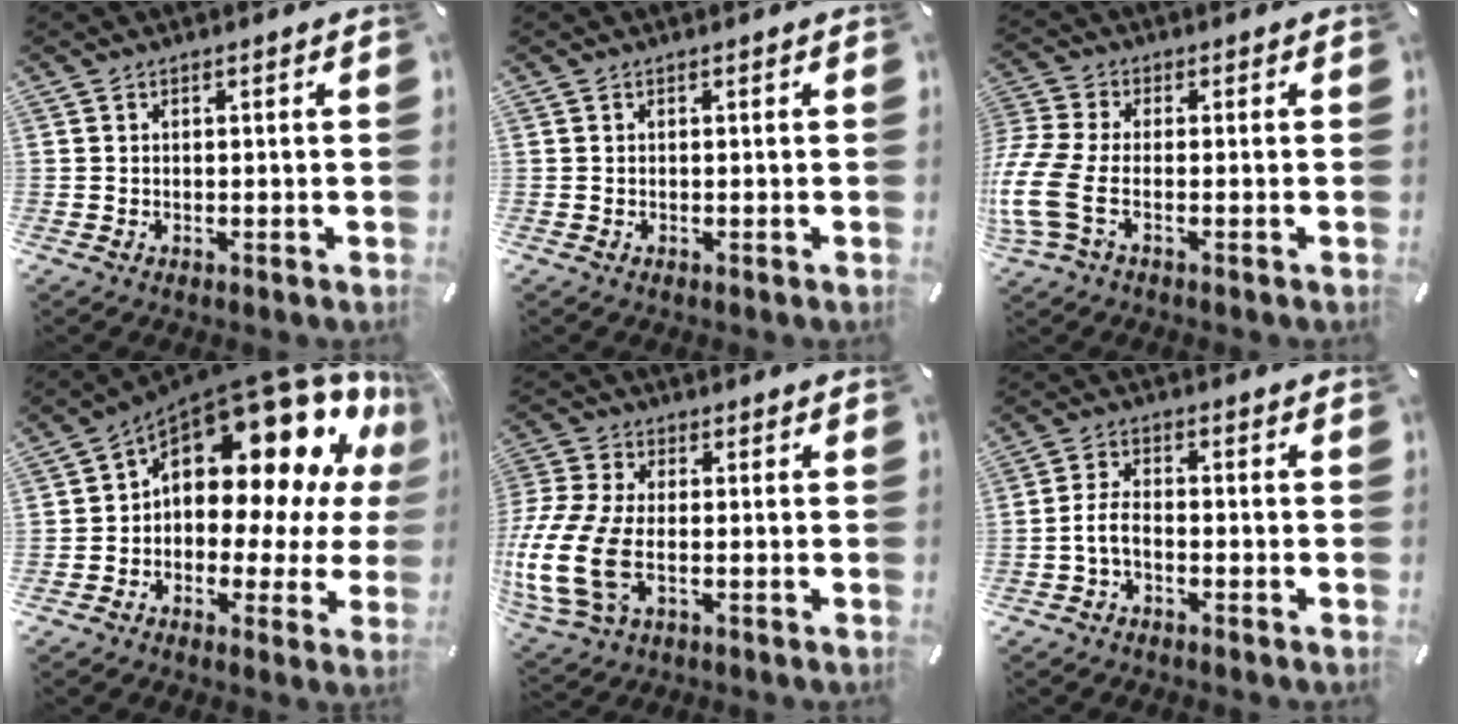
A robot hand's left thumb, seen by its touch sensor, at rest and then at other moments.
{"total": 0.0}
{"total": 9.9, "force": [-2.2, 5.5, 8.0], "torque": [-0.189, -0.010, -0.037]}
{"total": 22.4, "force": [10.1, 12.0, 15.9], "torque": [-0.232, -0.083, 0.175]}
{"total": 14.7, "force": [-3.5, 9.2, 10.9], "torque": [-0.244, 0.004, -0.061]}
{"total": 4.5, "force": [-2.0, 2.3, 3.4], "torque": [-0.083, 0.004, -0.043]}